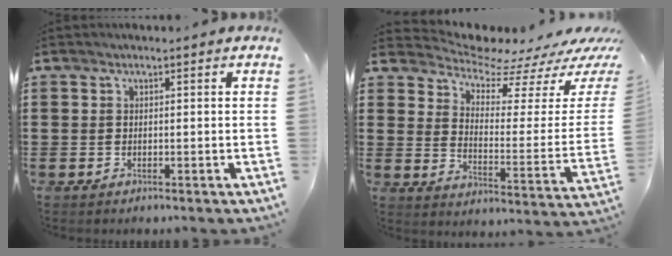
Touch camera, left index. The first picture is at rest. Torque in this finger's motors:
{"motor_torque": [-0.88, -0.74, 0.19, -0.01]}